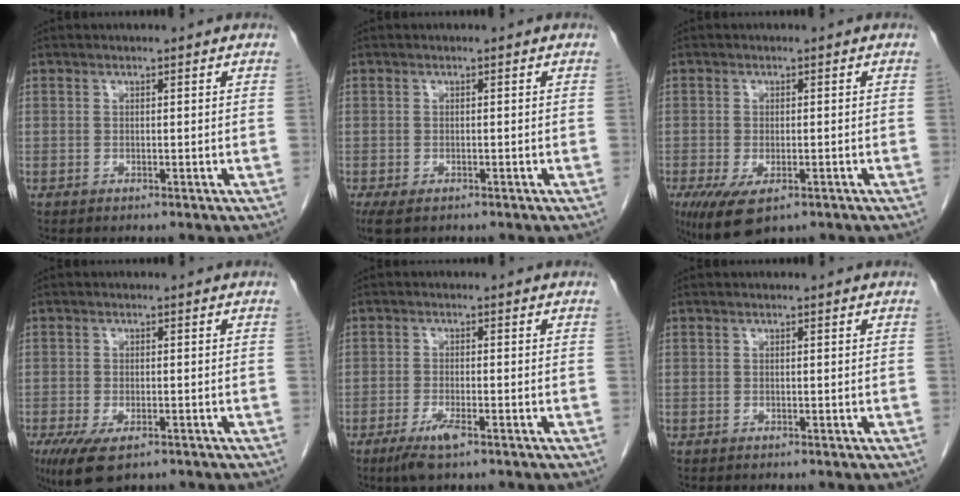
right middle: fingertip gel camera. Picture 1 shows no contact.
{"total": 3.8, "force": [-2.5, 1.8, 2.2], "torque": [-0.041, -0.010, -0.038]}
{"total": 7.0, "force": [-3.9, 2.9, 5.0], "torque": [-0.084, -0.016, -0.058]}
{"total": 7.0, "force": [-4.3, 2.9, 4.8], "torque": [-0.083, -0.015, -0.069]}
{"total": 3.8, "force": [-2.3, 0.5, 3.0], "torque": [-0.065, -0.009, -0.043]}
{"total": 0.0}